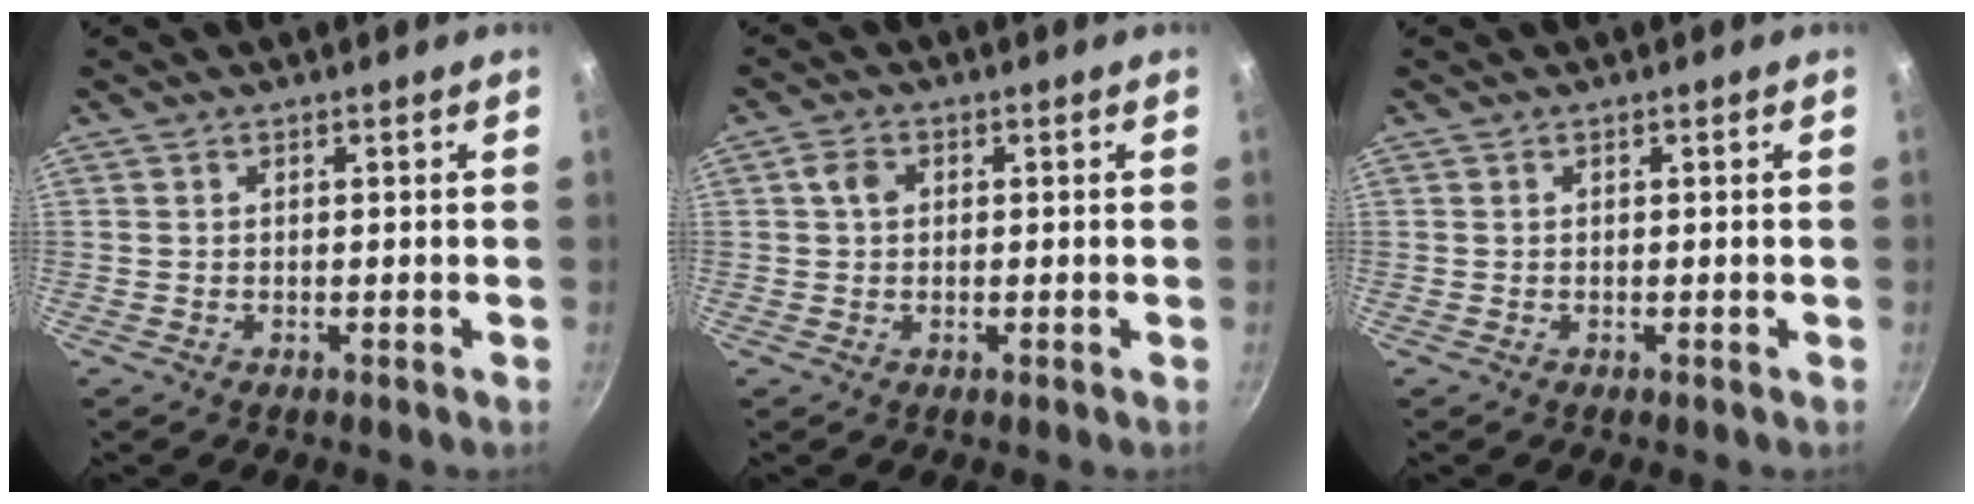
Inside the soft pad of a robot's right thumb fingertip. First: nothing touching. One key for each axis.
{"total": 2.9, "fx": 0.4, "fy": 2.2, "fz": 1.8, "tx": -0.028, "ty": 0.005, "tz": 0.001}
{"total": 0.0}